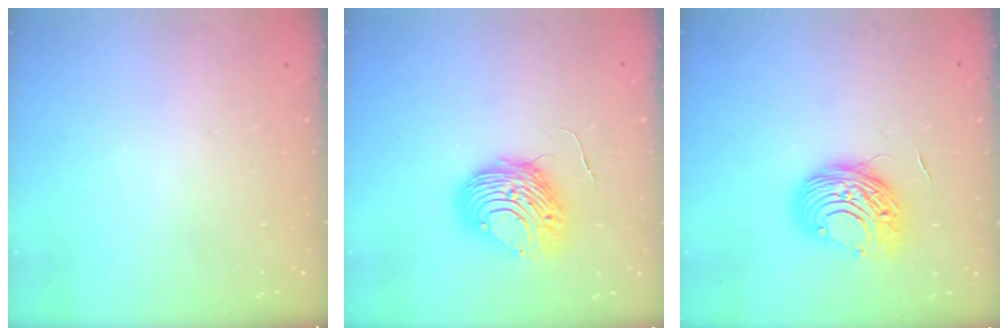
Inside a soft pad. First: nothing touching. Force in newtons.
{"total": 9.7, "press": 9.6, "slide": 1.1}
{"total": 10.5, "press": 10.5, "slide": 0.9}